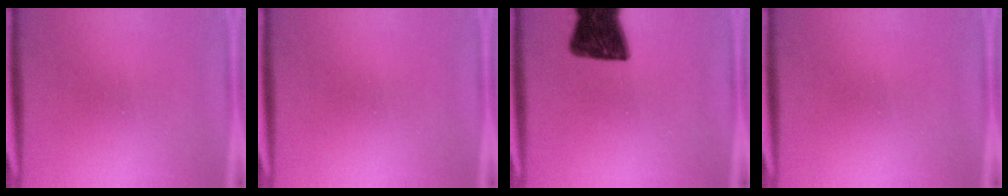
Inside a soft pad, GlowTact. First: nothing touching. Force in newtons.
{"total": 0.0}
{"total": 13.7}
{"total": 0.0}